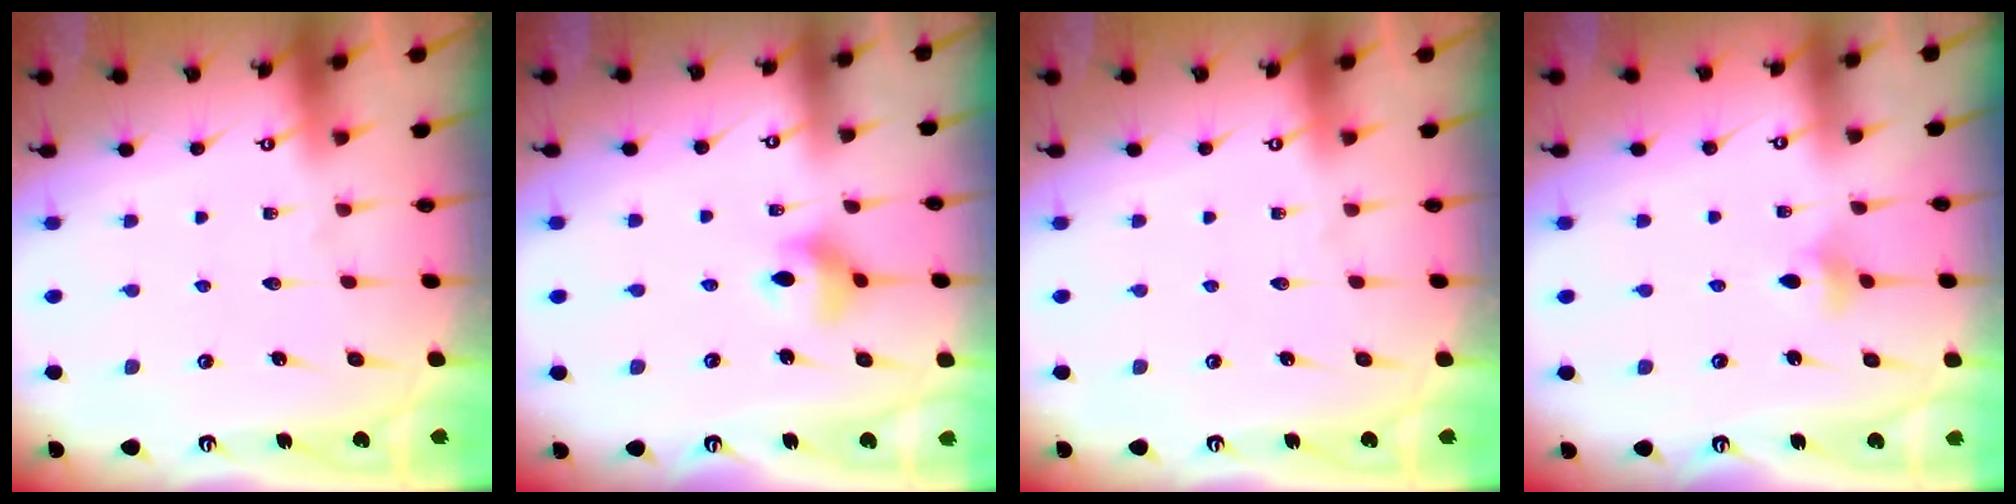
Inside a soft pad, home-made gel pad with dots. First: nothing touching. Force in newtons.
{"total": 7.5, "press": 7.0, "slide": 2.6}
{"total": 0.0}
{"total": 3.4, "press": 3.4, "slide": 0.7}